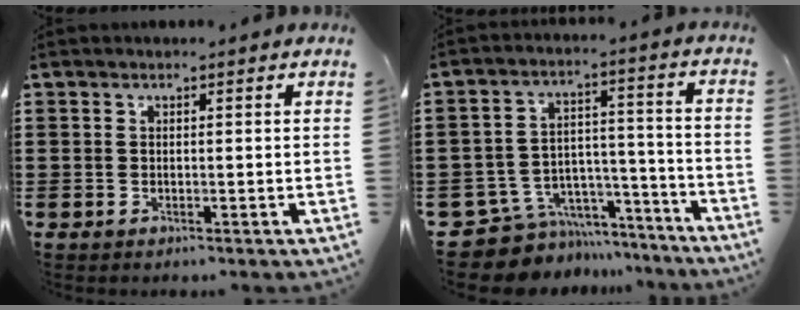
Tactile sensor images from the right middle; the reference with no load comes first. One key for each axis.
{"total": 7.9, "fx": -6.7, "fy": 4.0, "fz": 1.2, "tx": -0.032, "ty": 0.016, "tz": -0.127}